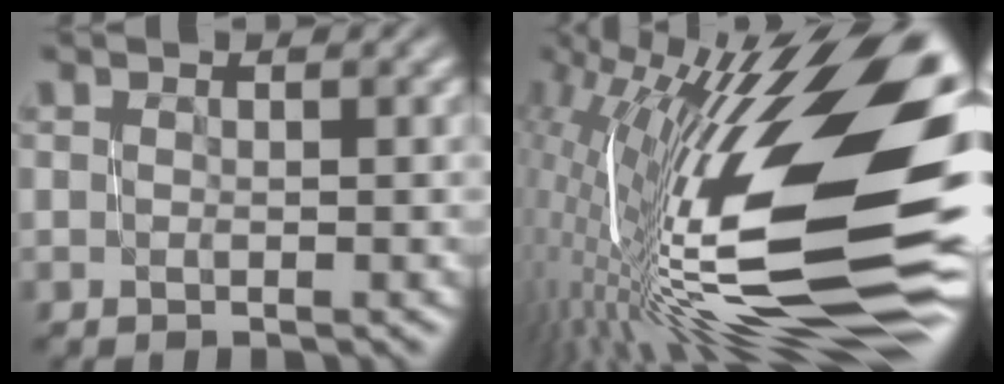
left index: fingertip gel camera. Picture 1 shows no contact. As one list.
[{"total": 19.3, "force": [-0.6, 6.6, 18.1], "torque": [-0.306, 0.009, -0.027]}]